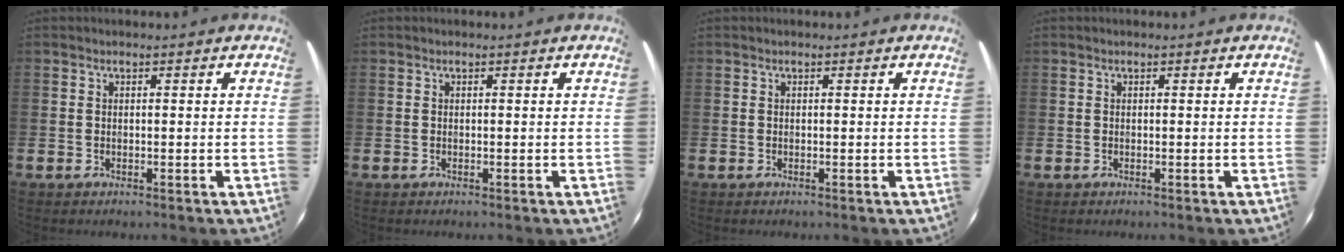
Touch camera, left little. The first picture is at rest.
{"total": 0.0}
{"total": 0.0}
{"total": 0.0}